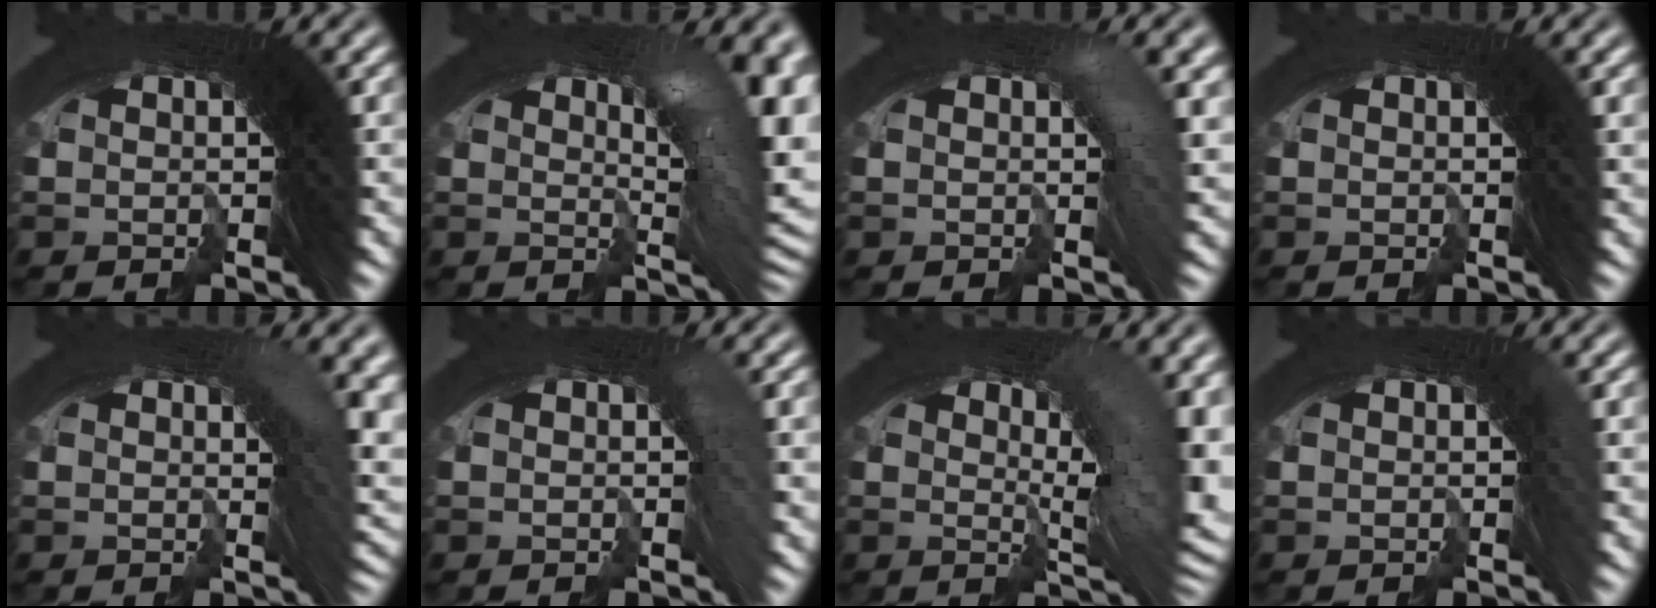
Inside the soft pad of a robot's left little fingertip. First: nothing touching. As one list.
[{"total": 6.7, "force": [0.3, 2.7, 6.2], "torque": [-0.070, 0.010, -0.001]}, {"total": 3.0, "force": [0.0, 0.9, 2.8], "torque": [-0.023, 0.014, -0.008]}, {"total": 0.0}, {"total": 4.4, "force": [0.5, 2.0, 3.9], "torque": [-0.021, 0.015, -0.002]}, {"total": 1.0, "force": [-0.4, 0.2, 0.8], "torque": [-0.010, 0.001, -0.005]}, {"total": 7.5, "force": [1.0, 2.8, 6.9], "torque": [-0.069, 0.010, 0.006]}, {"total": 0.7, "force": [-0.1, 0.1, 0.7], "torque": [-0.005, 0.001, 0.001]}]